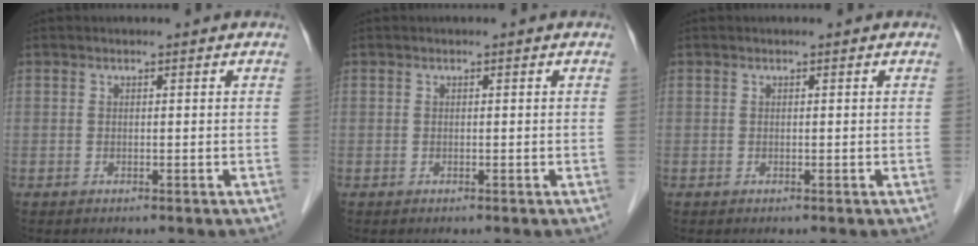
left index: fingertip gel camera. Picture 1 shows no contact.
{"total": 0.0}
{"total": 0.0}